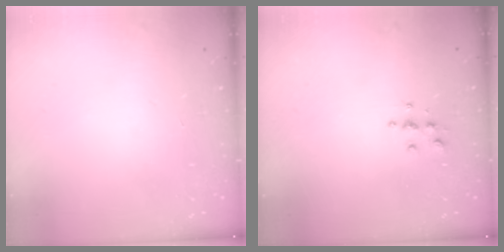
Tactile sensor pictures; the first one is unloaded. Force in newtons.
{"total": 4.9, "press": 4.9, "slide": 0.5}